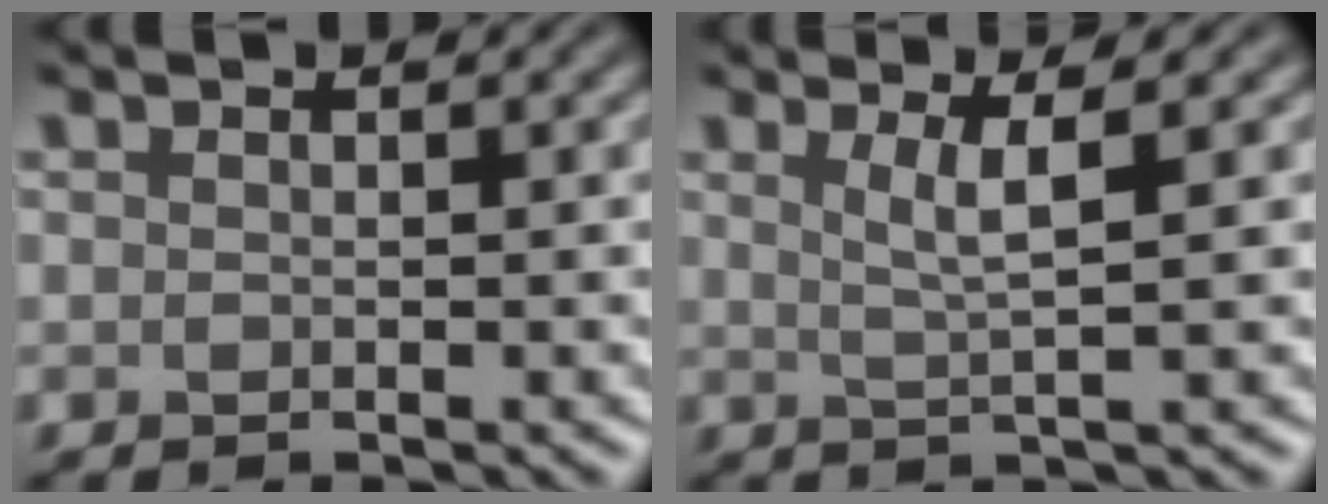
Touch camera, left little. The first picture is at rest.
{"total": 2.8, "force": [1.0, 0.5, 2.6], "torque": [-0.042, 0.000, 0.018]}